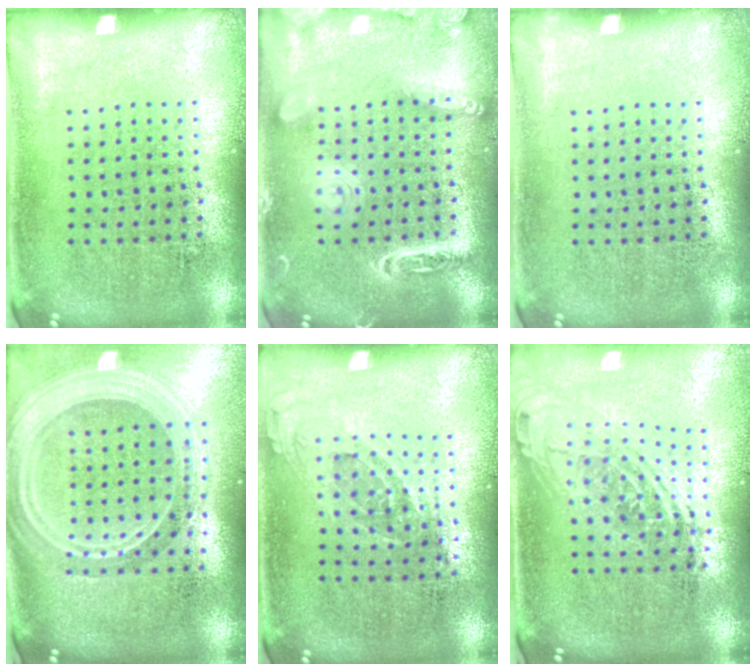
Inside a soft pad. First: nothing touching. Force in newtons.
{"total": 1.9, "press": 1.9, "slide": 0.1}
{"total": 0.0}
{"total": 2.7, "press": 2.2, "slide": 1.5}
{"total": 0.8, "press": 0.8, "slide": 0.3}
{"total": 1.9, "press": 1.5, "slide": 1.2}